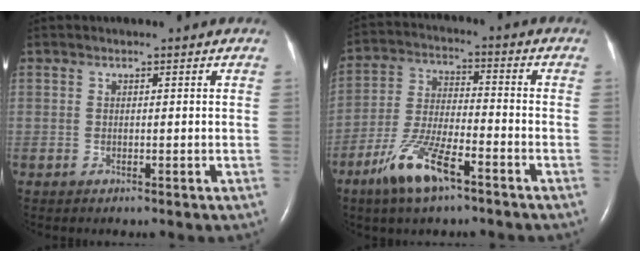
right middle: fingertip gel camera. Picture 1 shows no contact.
{"total": 10.4, "force": [-6.4, 2.5, 7.8], "torque": [-0.165, -0.007, -0.120]}